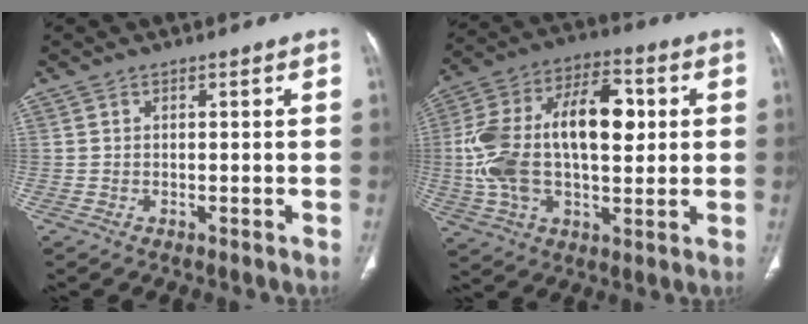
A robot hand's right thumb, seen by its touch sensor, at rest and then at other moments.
{"total": 22.8, "force": [2.3, 12.3, 19.1], "torque": [-0.352, 0.024, 0.036]}